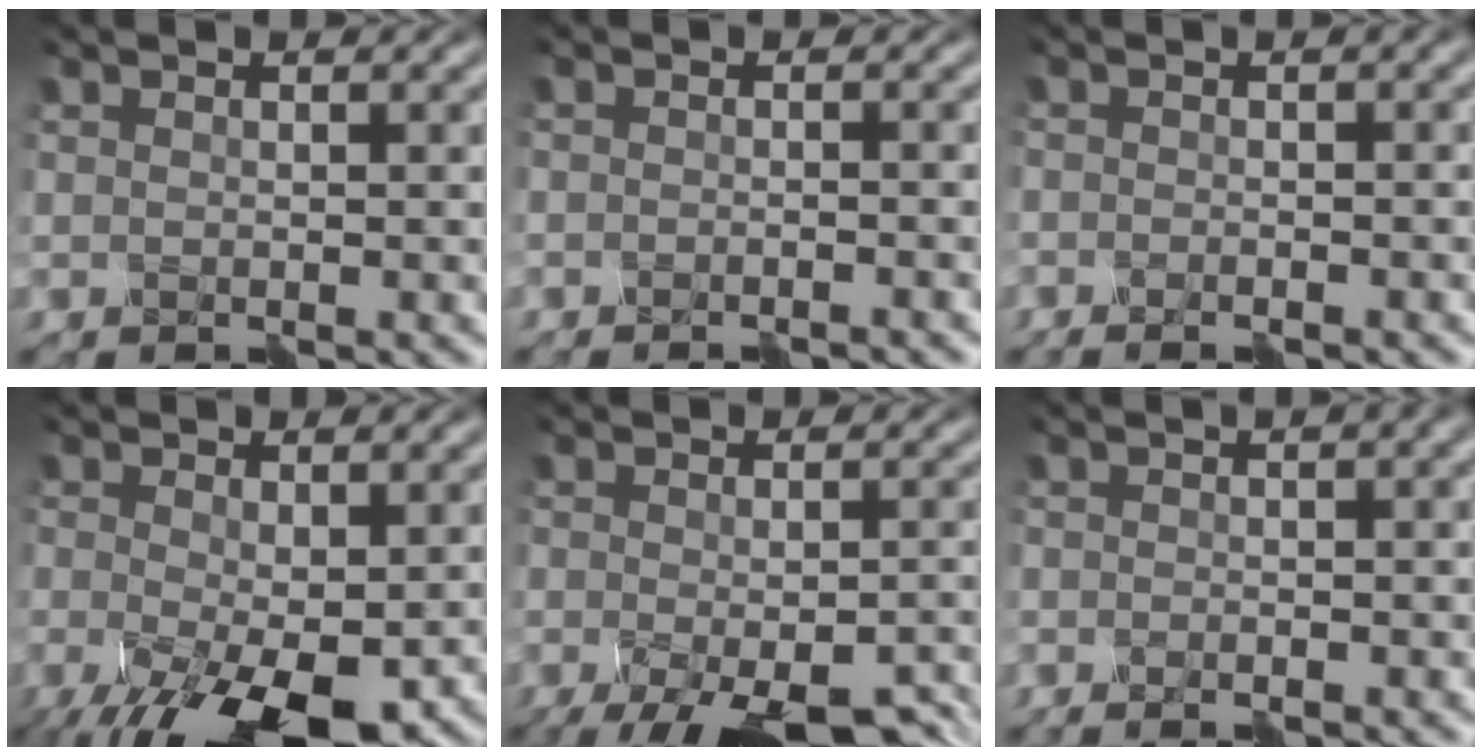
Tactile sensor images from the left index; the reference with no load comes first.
{"total": 1.5, "force": [-1.5, -0.1, 0.1], "torque": [0.002, 0.001, -0.031]}
{"total": 2.0, "force": [-1.1, 0.4, 1.7], "torque": [-0.013, 0.001, -0.025]}
{"total": 7.8, "force": [-3.4, 2.9, 6.4], "torque": [-0.120, -0.017, -0.053]}
{"total": 8.2, "force": [-4.9, 2.3, 6.1], "torque": [-0.078, -0.017, -0.069]}
{"total": 3.5, "force": [-0.7, 1.3, 3.2], "torque": [-0.019, 0.012, -0.022]}